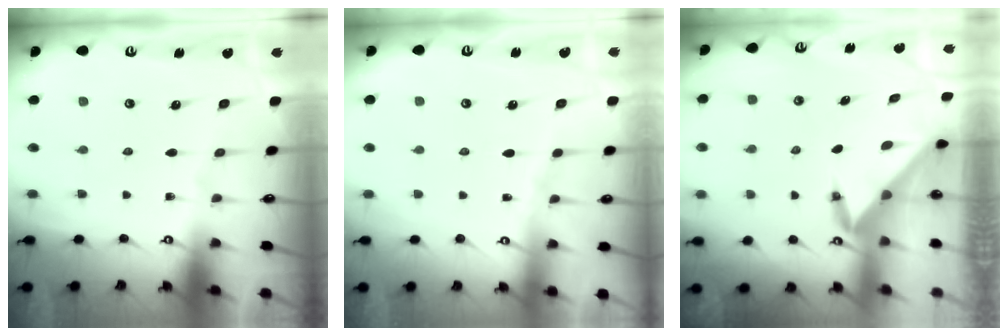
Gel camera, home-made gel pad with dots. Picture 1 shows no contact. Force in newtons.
{"total": 2.2, "press": 2.1, "slide": 0.5}
{"total": 3.5, "press": 3.4, "slide": 0.4}